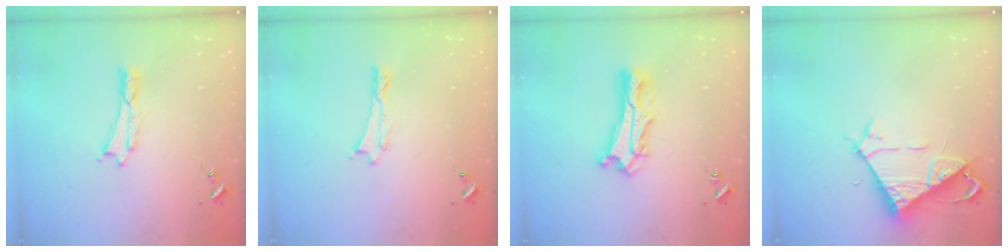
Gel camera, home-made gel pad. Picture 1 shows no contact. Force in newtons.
{"total": 0.0}
{"total": 6.8, "press": 6.8, "slide": 0.6}
{"total": 7.1, "press": 7.1, "slide": 0.4}